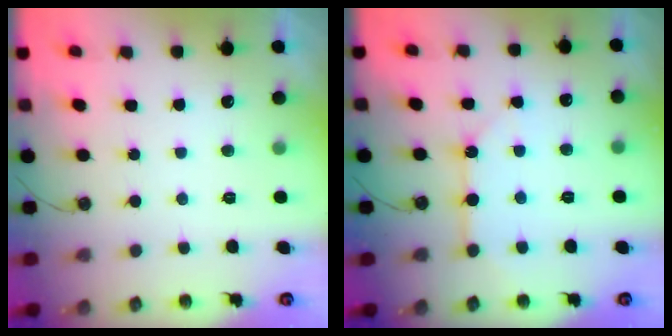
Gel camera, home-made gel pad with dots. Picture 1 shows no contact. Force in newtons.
{"total": 7.6, "press": 7.6, "slide": 0.7}